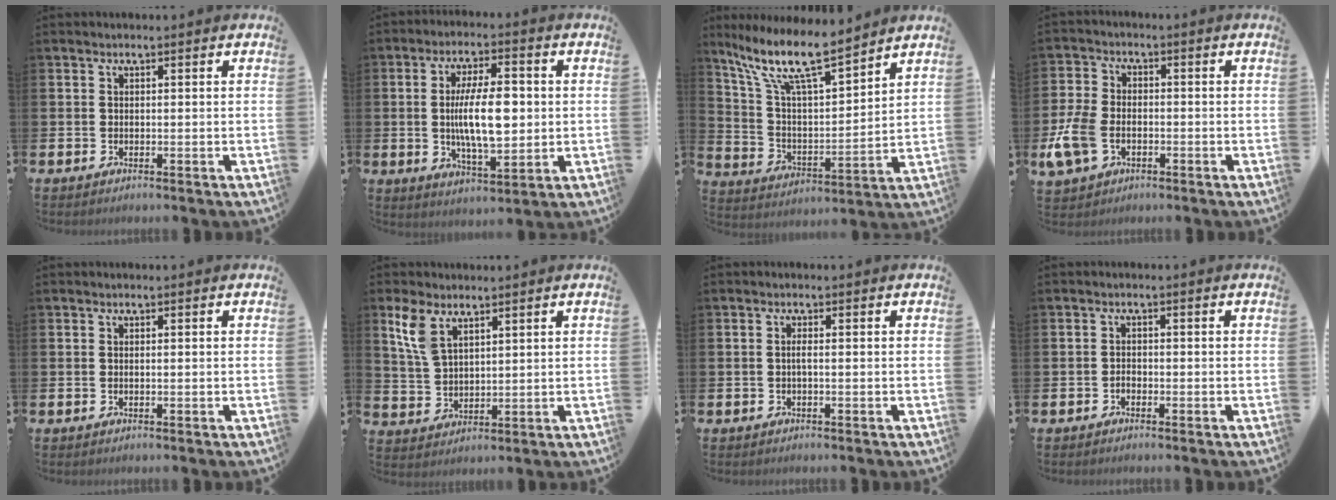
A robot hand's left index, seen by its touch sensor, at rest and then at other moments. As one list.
[{"total": 9.7, "force": [0.4, 3.8, 8.9], "torque": [-0.152, -0.004, -0.001]}, {"total": 11.4, "force": [9.5, 2.1, 6.0], "torque": [-0.150, -0.053, 0.162]}, {"total": 6.9, "force": [-2.2, 4.9, 4.3], "torque": [-0.109, 0.008, -0.044]}, {"total": 0.0}, {"total": 5.8, "force": [4.1, 2.7, 3.0], "torque": [-0.063, -0.009, 0.075]}, {"total": 0.8, "force": [-0.2, 0.0, 0.8], "torque": [-0.014, -0.001, -0.003]}, {"total": 1.0, "force": [-0.7, 0.7, 0.3], "torque": [0.000, -0.001, -0.015]}]